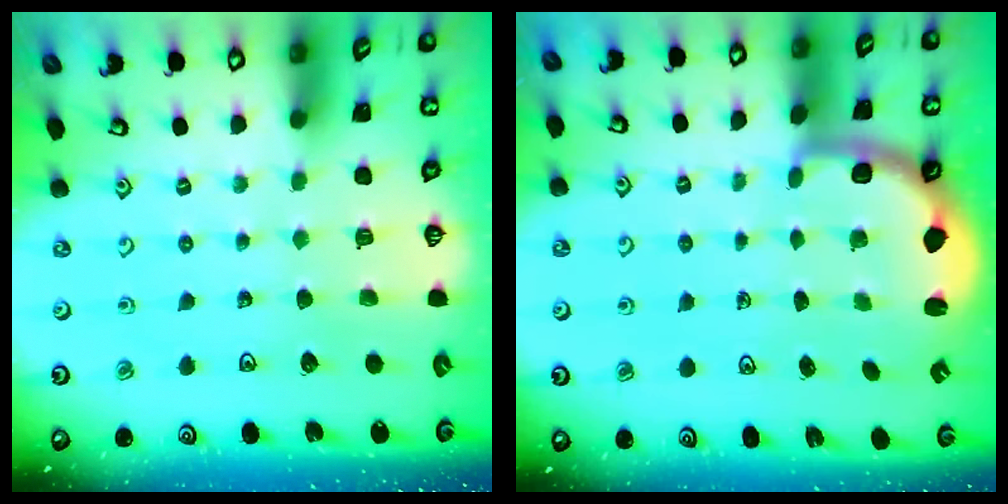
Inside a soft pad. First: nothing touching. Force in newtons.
{"total": 2.3, "press": 2.0, "slide": 1.1}